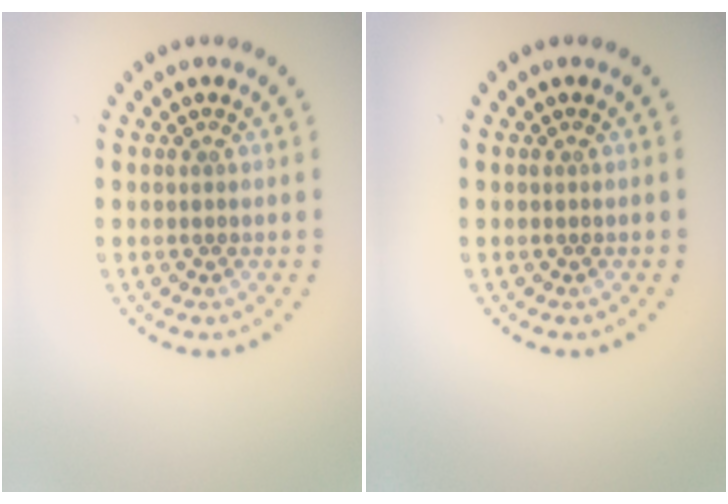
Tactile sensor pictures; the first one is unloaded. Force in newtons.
{"total": 0.0}